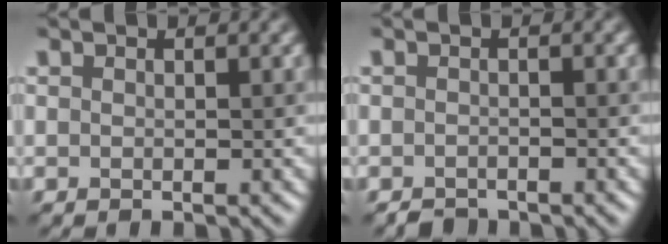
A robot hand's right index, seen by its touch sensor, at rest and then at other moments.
{"total": 1.3, "force": [-1.2, 0.4, 0.2], "torque": [-0.002, 0.002, -0.023]}